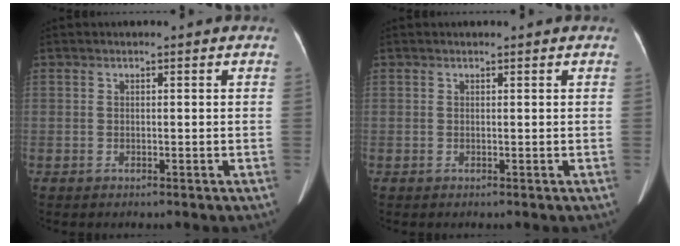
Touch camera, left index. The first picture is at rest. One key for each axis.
{"total": 0.6, "fx": 0.6, "fy": 0.0, "fz": 0.1, "tx": -0.008, "ty": 0.009, "tz": 0.012}